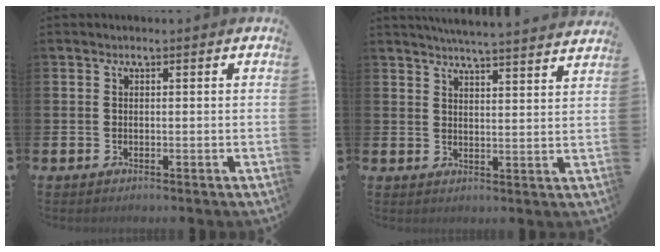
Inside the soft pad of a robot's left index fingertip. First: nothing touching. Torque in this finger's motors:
{"motor_torque": [0.66, -1.01, 0.29, 0.09]}